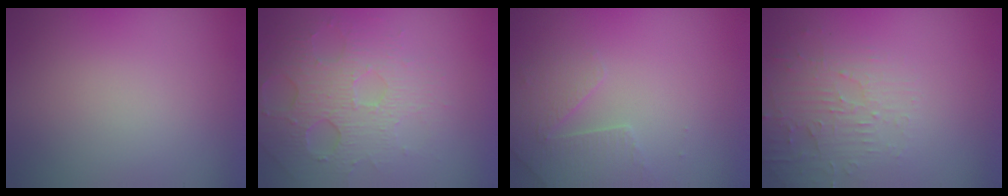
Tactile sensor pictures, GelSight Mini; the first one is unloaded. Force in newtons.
{"total": 4.5, "press": 3.8, "slide": 2.3}
{"total": 2.8, "press": 2.7, "slide": 0.7}
{"total": 3.2, "press": 3.1, "slide": 0.7}